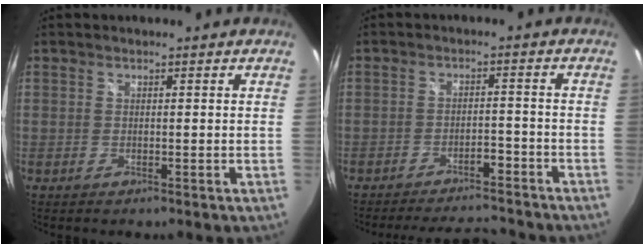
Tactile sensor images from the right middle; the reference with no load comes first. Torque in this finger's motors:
{"motor_torque": [0.17, -0.28, 0.03, 0.02]}